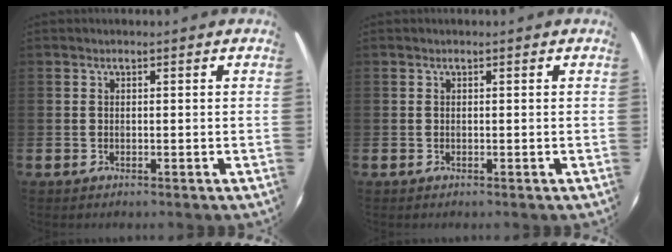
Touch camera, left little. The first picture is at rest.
{"total": 0.0}